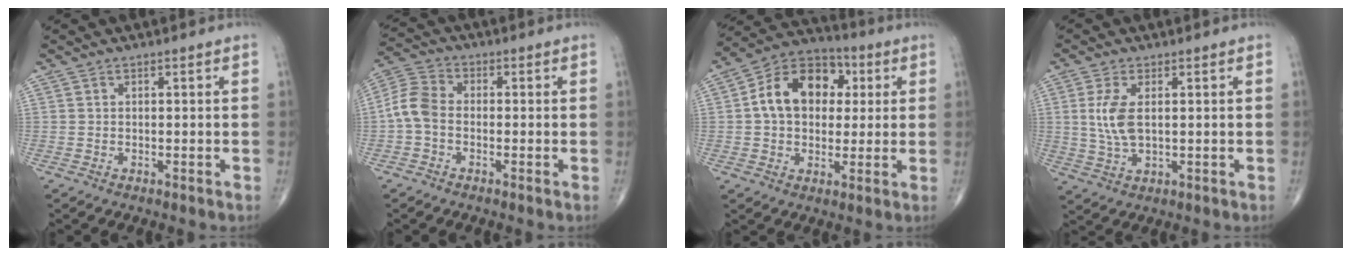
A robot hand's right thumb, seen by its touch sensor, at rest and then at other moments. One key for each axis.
{"total": 6.2, "fx": -1.1, "fy": 4.2, "fz": 4.4, "tx": -0.087, "ty": 0.018, "tz": -0.037}
{"total": 14.5, "fx": 2.5, "fy": 10.5, "fz": 9.6, "tx": -0.126, "ty": 0.019, "tz": 0.030}
{"total": 6.3, "fx": 1.0, "fy": 3.0, "fz": 5.5, "tx": -0.125, "ty": -0.004, "tz": 0.025}